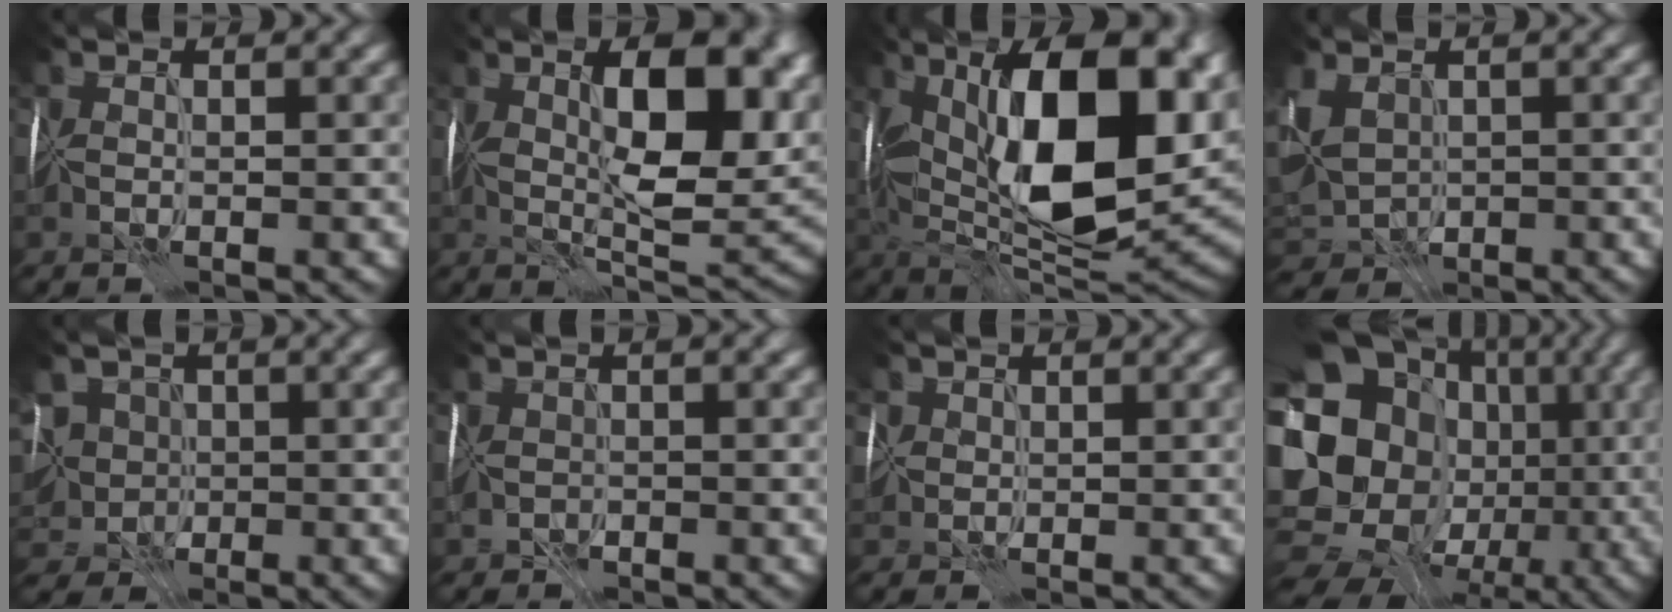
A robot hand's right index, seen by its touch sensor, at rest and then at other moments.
{"total": 11.4, "force": [2.1, 4.8, 10.1], "torque": [-0.144, 0.002, 0.036]}
{"total": 16.5, "force": [3.5, 7.9, 14.0], "torque": [-0.228, 0.012, 0.057]}
{"total": 2.8, "force": [0.1, 2.6, 1.1], "torque": [-0.047, -0.008, 0.007]}
{"total": 3.9, "force": [-0.5, 3.7, 1.1], "torque": [-0.036, -0.002, -0.012]}
{"total": 1.4, "force": [-1.0, 1.0, 0.2], "torque": [-0.002, 0.000, -0.018]}
{"total": 1.5, "force": [0.6, 0.8, -1.0], "torque": [0.019, 0.006, 0.012]}
{"total": 19.7, "force": [-1.6, 17.3, 9.2], "torque": [-0.166, 0.006, -0.045]}